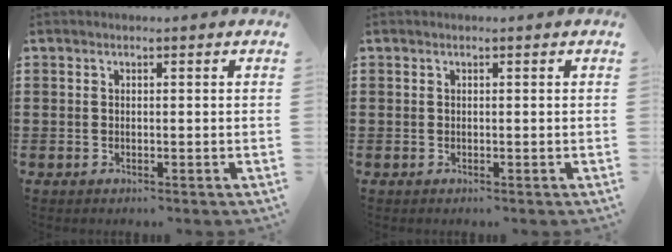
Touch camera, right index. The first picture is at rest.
{"total": 0.0}